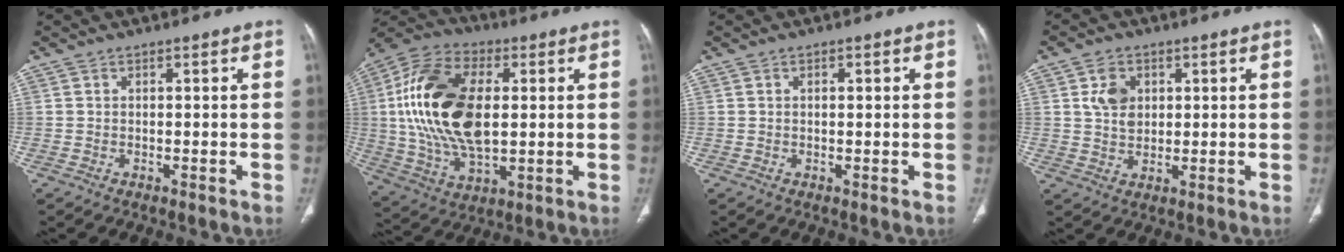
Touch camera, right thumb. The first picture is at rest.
{"total": 22.5, "force": [2.5, 12.5, 18.5], "torque": [-0.365, 0.001, 0.045]}
{"total": 1.3, "force": [0.4, 0.5, 1.2], "torque": [-0.022, 0.006, 0.005]}
{"total": 5.7, "force": [1.7, 4.2, 3.4], "torque": [-0.045, -0.010, 0.032]}